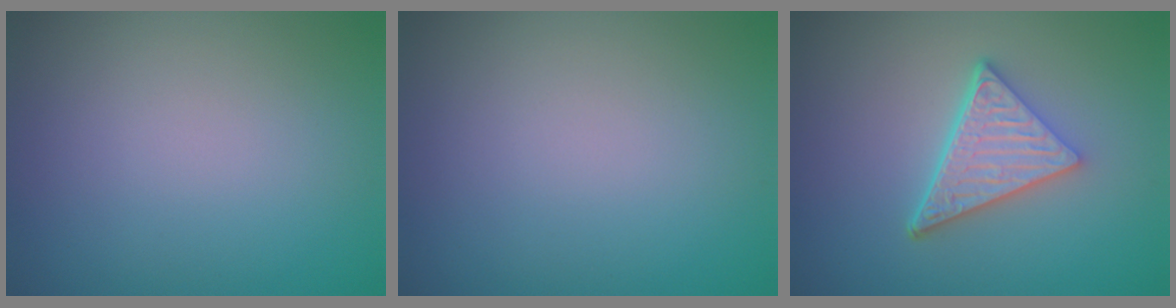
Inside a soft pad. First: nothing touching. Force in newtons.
{"total": 0.0}
{"total": 5.1, "press": 3.8, "slide": 3.4}